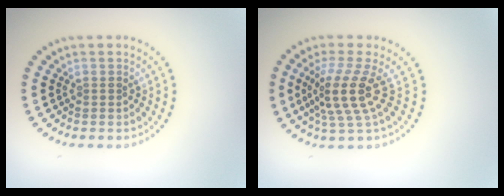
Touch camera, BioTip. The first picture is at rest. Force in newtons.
{"total": 4.1, "press": 2.9, "slide": 2.9}